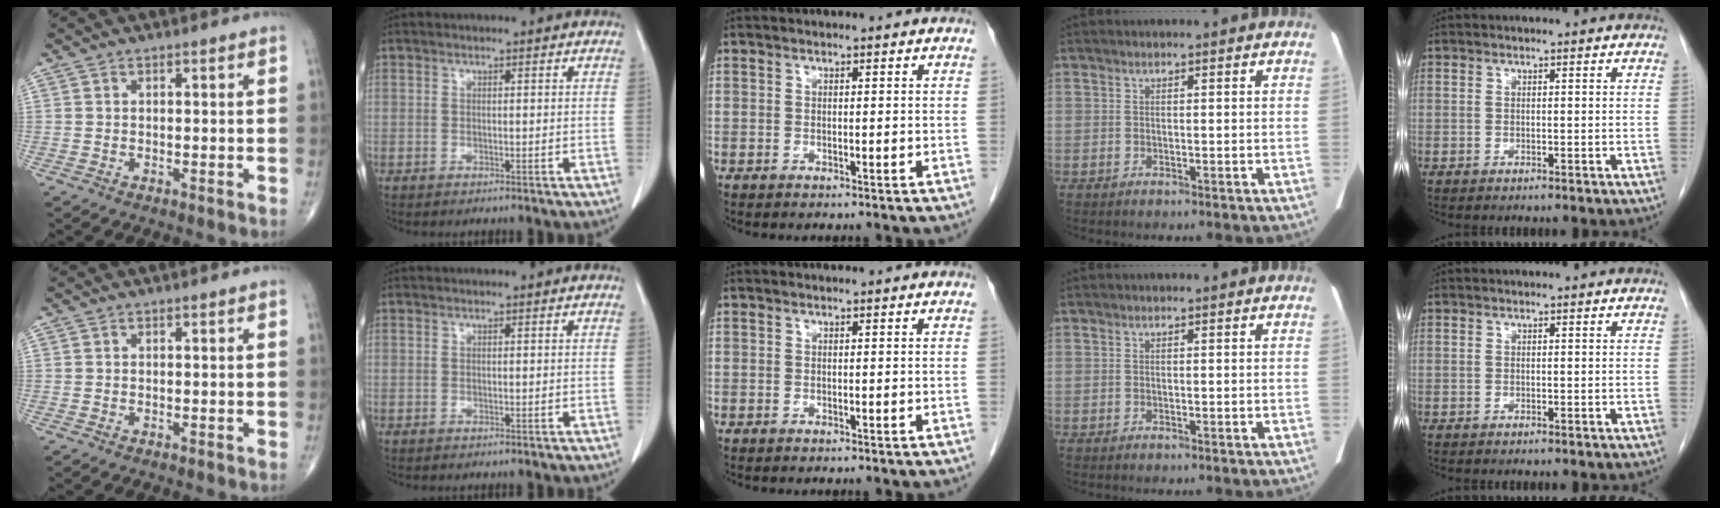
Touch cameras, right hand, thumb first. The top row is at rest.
{}